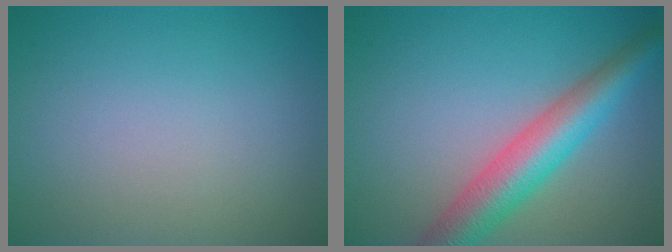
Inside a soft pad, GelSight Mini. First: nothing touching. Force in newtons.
{"total": 6.2, "press": 6.2, "slide": 0.2}